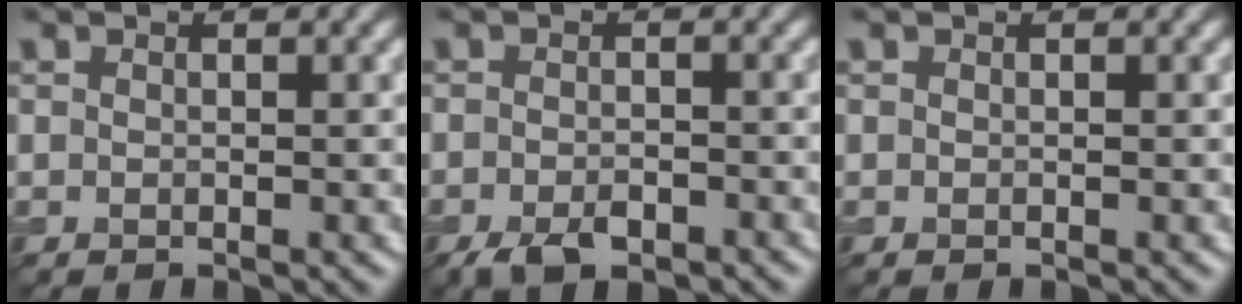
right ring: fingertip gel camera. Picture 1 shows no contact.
{"total": 3.1, "force": [-2.0, 1.3, 1.9], "torque": [-0.033, -0.002, -0.037]}
{"total": 0.0}